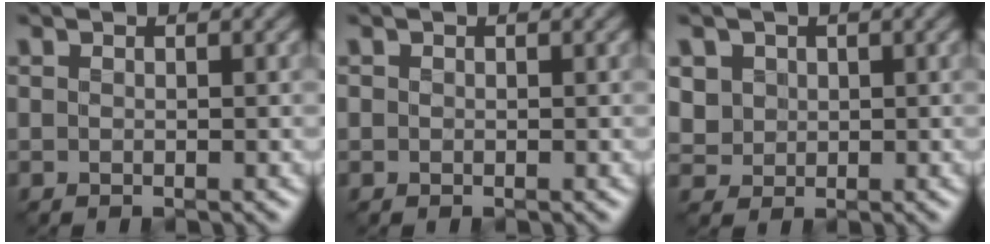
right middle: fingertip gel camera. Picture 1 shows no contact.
{"total": 0.0}
{"total": 2.8, "force": [1.0, 2.5, 0.9], "torque": [-0.041, 0.000, 0.035]}